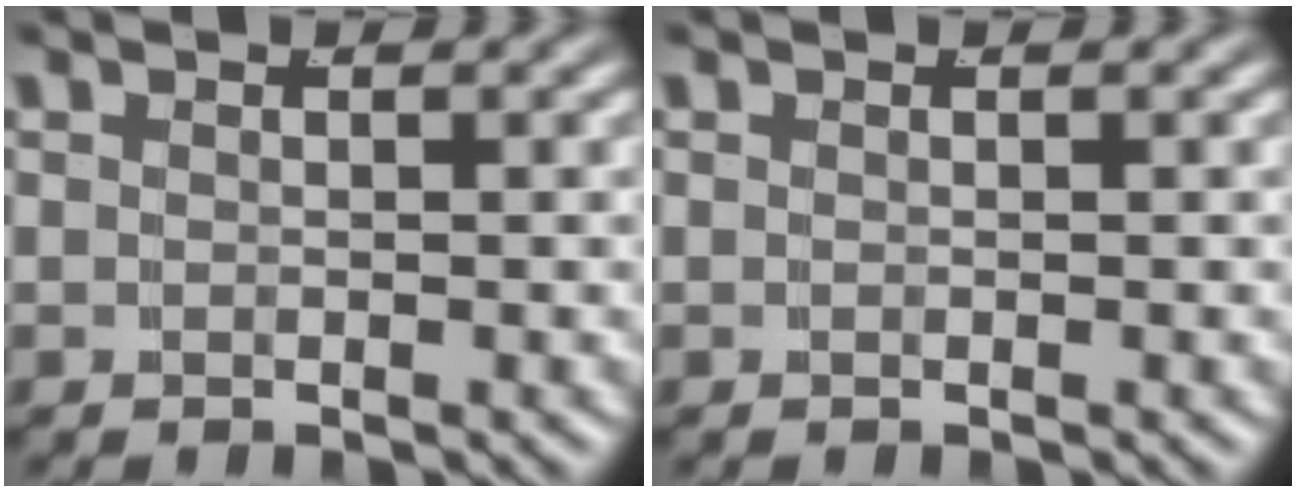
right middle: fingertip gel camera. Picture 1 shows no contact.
{"total": 0.0}